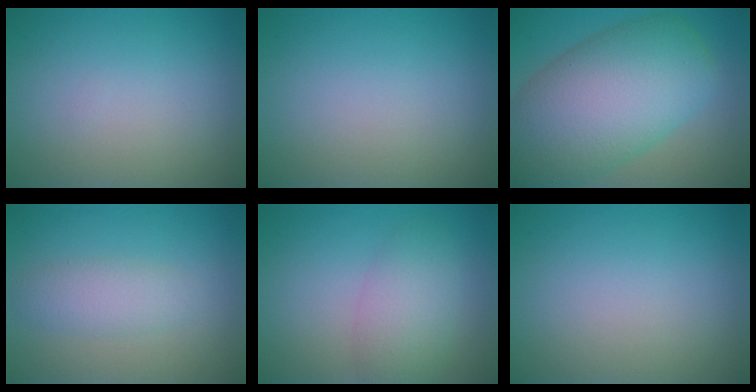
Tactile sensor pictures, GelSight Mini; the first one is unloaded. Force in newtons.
{"total": 0.0}
{"total": 12.2, "press": 12.2, "slide": 0.2}
{"total": 2.2, "press": 2.2, "slide": 0.0}
{"total": 3.9, "press": 3.9, "slide": 0.1}
{"total": 0.0}